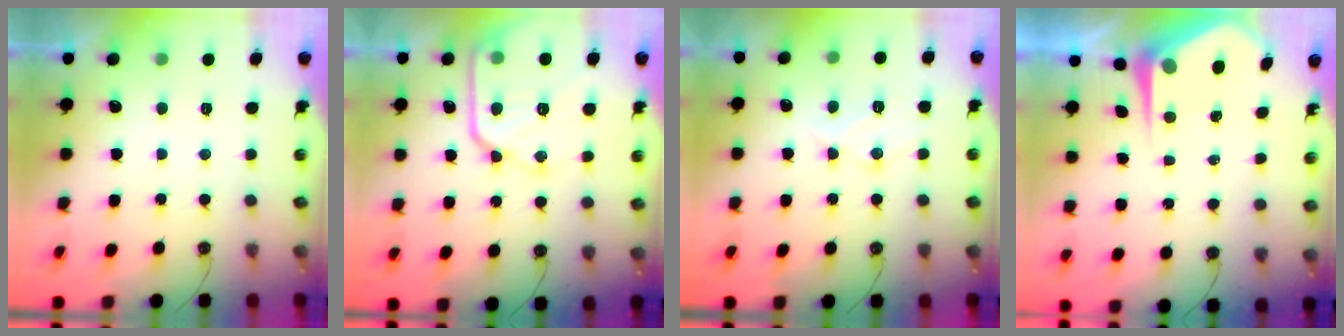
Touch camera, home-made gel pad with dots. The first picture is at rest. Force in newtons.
{"total": 16.3, "press": 16.3, "slide": 1.0}
{"total": 11.1, "press": 11.0, "slide": 0.9}
{"total": 6.8, "press": 6.7, "slide": 0.6}